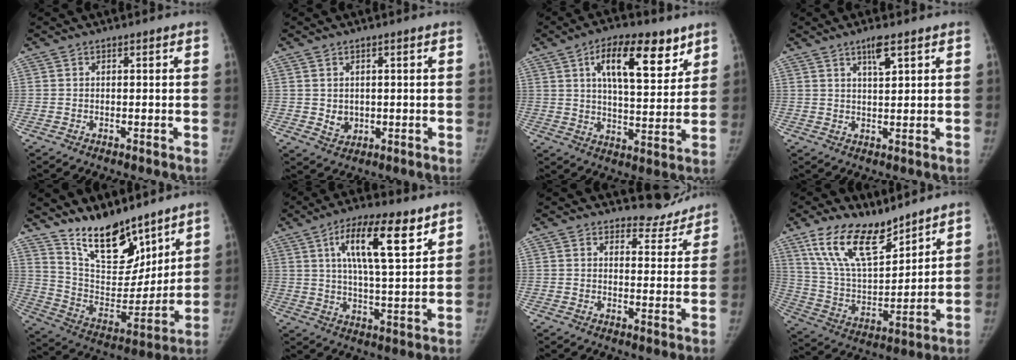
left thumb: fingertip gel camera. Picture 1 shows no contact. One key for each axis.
{"total": 3.2, "fx": 0.2, "fy": 2.8, "fz": 1.5, "tx": -0.016, "ty": -0.005, "tz": 0.015}
{"total": 15.1, "fx": 7.8, "fy": 6.4, "fz": 11.2, "tx": -0.140, "ty": -0.031, "tz": 0.124}
{"total": 3.9, "fx": 2.3, "fy": 0.8, "fz": 3.0, "tx": -0.051, "ty": -0.010, "tz": 0.044}
{"total": 17.6, "fx": 13.3, "fy": 7.6, "fz": 8.7, "tx": -0.091, "ty": -0.086, "tz": 0.244}
{"total": 13.9, "fx": 6.7, "fy": 4.1, "fz": 11.5, "tx": -0.175, "ty": -0.023, "tz": 0.112}
{"total": 6.2, "fx": 5.8, "fy": 2.3, "fz": 0.0, "tx": 0.029, "ty": -0.050, "tz": 0.070}
{"total": 16.3, "fx": 11.6, "fy": 6.6, "fz": 9.3, "tx": -0.139, "ty": -0.064, "tz": 0.230}